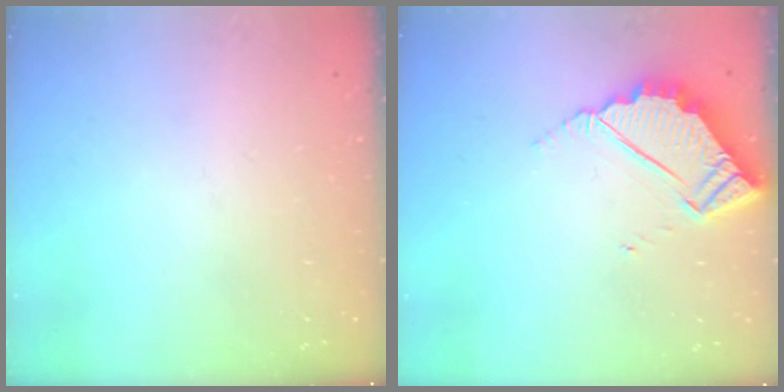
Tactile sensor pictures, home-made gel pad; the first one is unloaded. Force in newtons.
{"total": 6.0, "press": 6.0, "slide": 0.3}